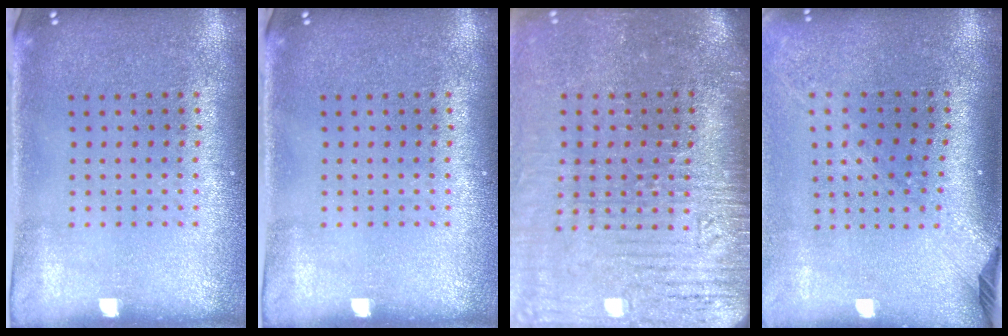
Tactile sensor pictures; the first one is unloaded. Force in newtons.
{"total": 0.0}
{"total": 4.7, "press": 4.0, "slide": 2.4}
{"total": 2.3, "press": 1.7, "slide": 1.6}